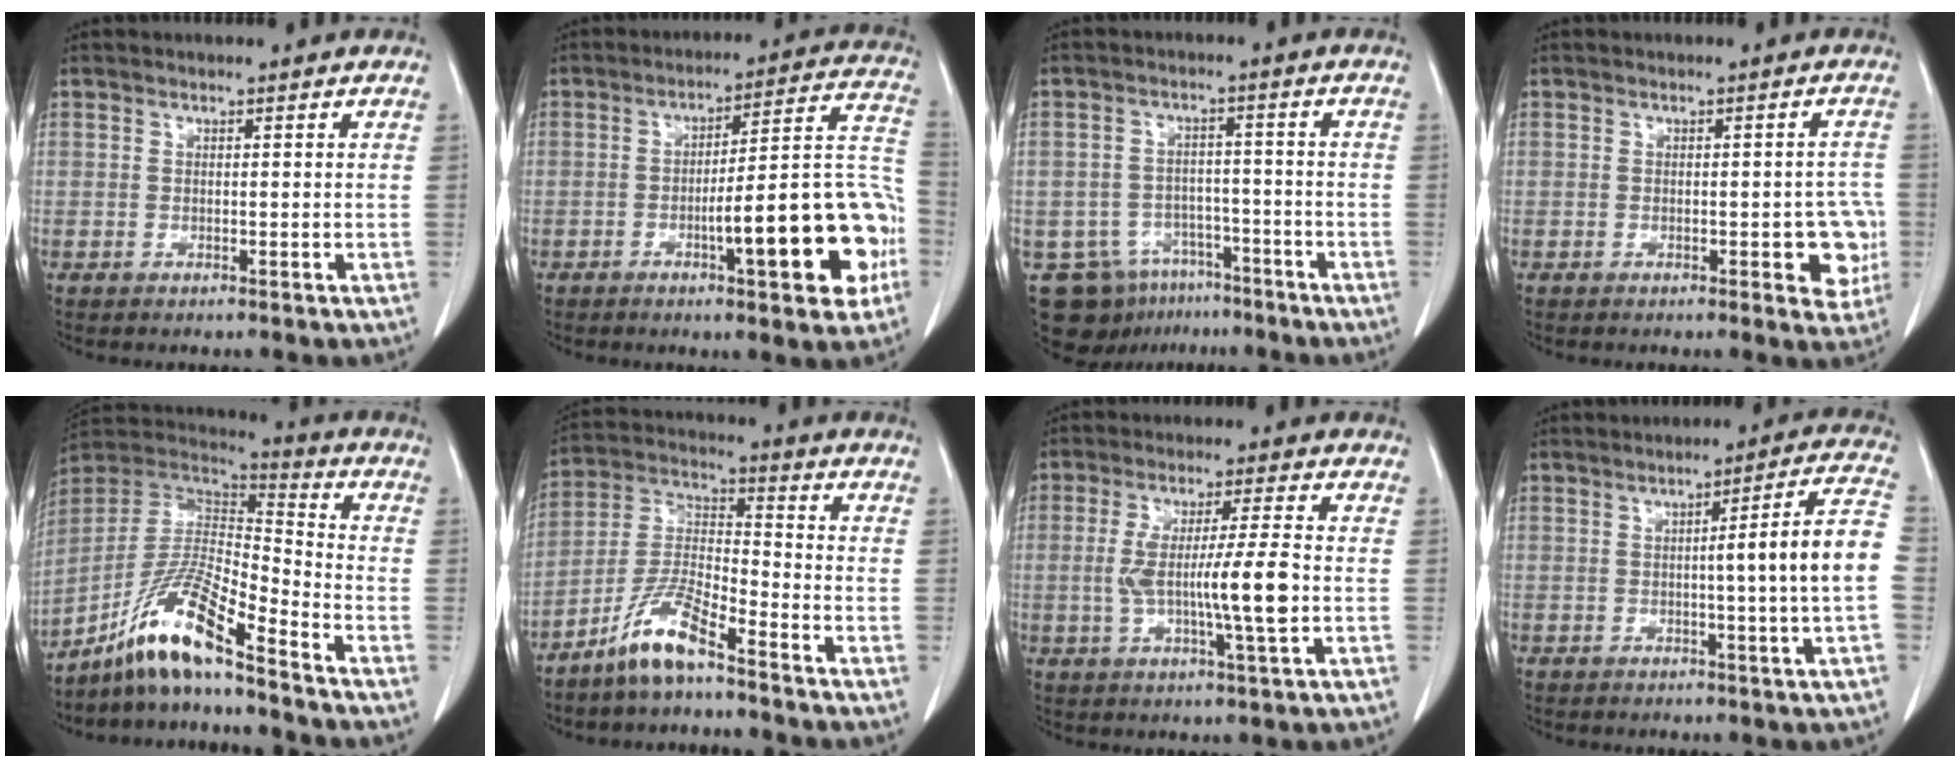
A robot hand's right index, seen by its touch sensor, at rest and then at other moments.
{"total": 17.3, "force": [-5.5, 2.9, 16.2], "torque": [-0.180, 0.032, -0.070]}
{"total": 10.0, "force": [-6.4, 7.2, 2.6], "torque": [-0.042, 0.020, -0.091]}
{"total": 5.6, "force": [-1.5, 2.2, 5.0], "torque": [-0.038, 0.008, -0.016]}
{"total": 13.3, "force": [-9.7, 0.6, 9.1], "torque": [-0.182, 0.003, -0.181]}
{"total": 9.1, "force": [-6.7, 1.2, 6.1], "torque": [-0.137, -0.007, -0.137]}
{"total": 10.3, "force": [-1.2, 0.0, 10.2], "torque": [-0.190, -0.001, -0.022]}
{"total": 10.3, "force": [-0.8, -1.2, 10.2], "torque": [-0.135, 0.011, -0.014]}